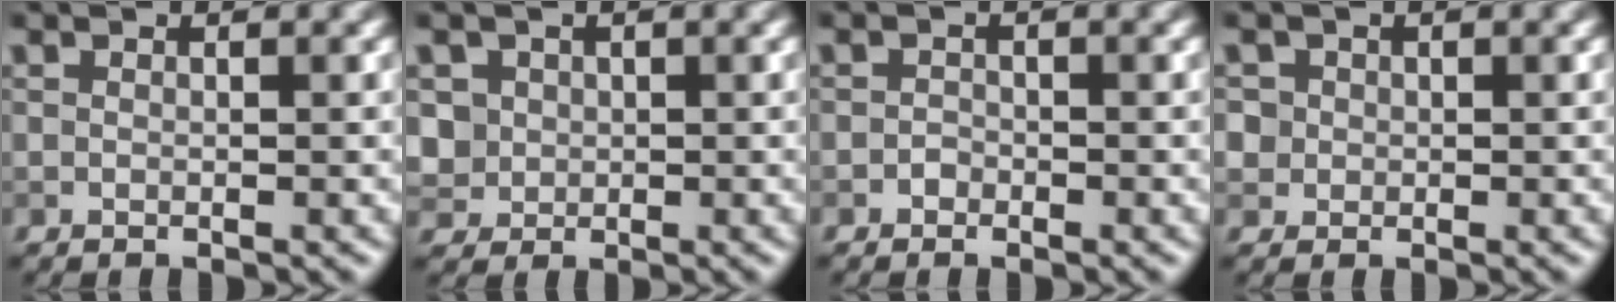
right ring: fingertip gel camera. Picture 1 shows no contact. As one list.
[{"total": 2.5, "force": [0.4, 2.3, 0.6], "torque": [-0.025, -0.006, 0.023]}, {"total": 0.8, "force": [-0.5, 0.6, 0.0], "torque": [0.002, -0.003, -0.011]}, {"total": 1.5, "force": [0.2, 1.4, 0.2], "torque": [-0.006, -0.005, 0.022]}]